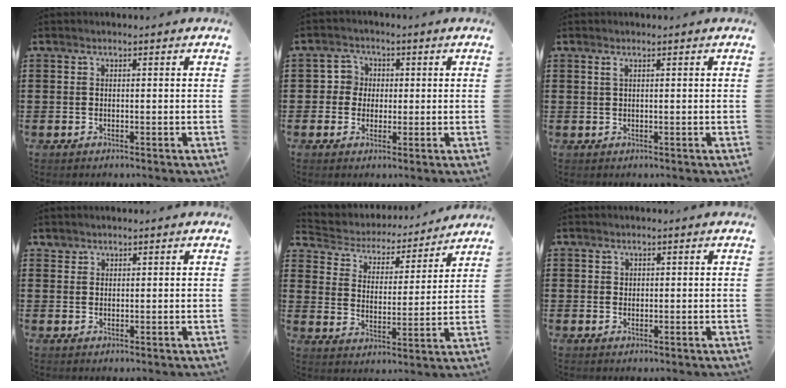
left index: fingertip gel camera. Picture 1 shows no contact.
{"total": 3.4, "force": [0.0, 3.3, 0.5], "torque": [-0.027, 0.011, -0.005]}
{"total": 0.8, "force": [0.3, 0.1, 0.7], "torque": [-0.014, 0.001, 0.005]}
{"total": 1.2, "force": [1.1, 0.5, 0.1], "torque": [-0.004, 0.002, 0.022]}
{"total": 3.8, "force": [3.8, 0.8, 0.2], "torque": [-0.031, -0.031, 0.056]}
{"total": 0.7, "force": [0.3, 0.6, 0.2], "torque": [-0.005, 0.002, 0.007]}